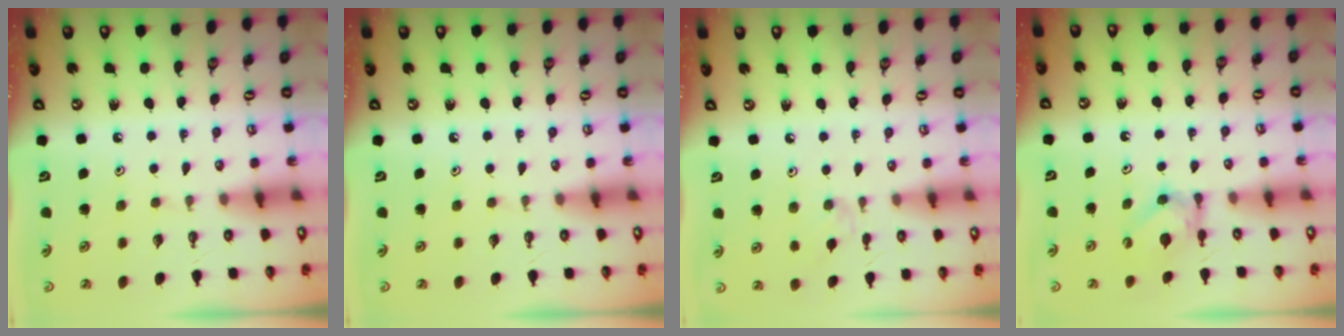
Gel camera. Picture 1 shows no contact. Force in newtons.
{"total": 0.0}
{"total": 5.9, "press": 5.9, "slide": 0.6}
{"total": 4.7, "press": 4.7, "slide": 0.8}